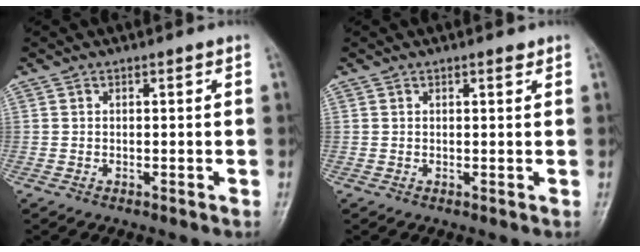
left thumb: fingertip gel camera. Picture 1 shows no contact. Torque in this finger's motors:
{"motor_torque": [-0.16, -0.06, -0.19, -0.15, 0.02]}